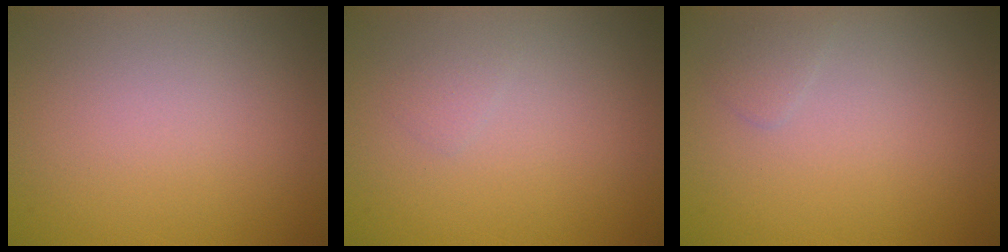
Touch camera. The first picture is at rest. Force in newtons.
{"total": 0.7, "press": 0.7, "slide": 0.0}
{"total": 0.8, "press": 0.8, "slide": 0.0}